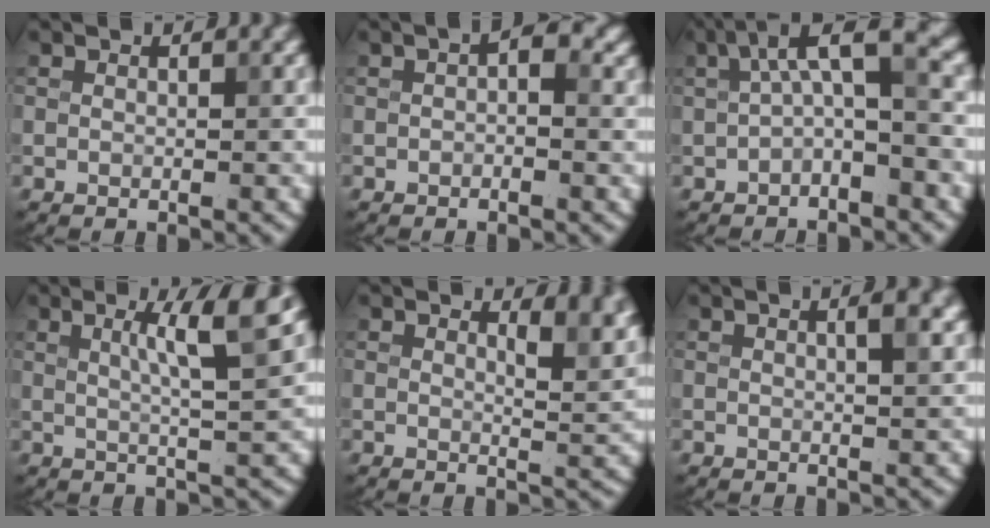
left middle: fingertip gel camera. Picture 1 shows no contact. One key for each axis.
{"total": 2.0, "fx": 0.2, "fy": 1.1, "fz": 1.7, "tx": -0.019, "ty": 0.006, "tz": -0.001}
{"total": 5.0, "fx": 0.3, "fy": 1.5, "fz": 4.8, "tx": -0.076, "ty": 0.021, "tz": -0.007}
{"total": 5.5, "fx": 2.0, "fy": 0.9, "fz": 5.1, "tx": -0.069, "ty": 0.002, "tz": 0.030}
{"total": 4.0, "fx": 2.4, "fy": 1.5, "fz": 2.9, "tx": -0.027, "ty": -0.005, "tz": 0.033}
{"total": 2.3, "fx": 0.8, "fy": 0.6, "fz": 2.0, "tx": -0.018, "ty": 0.006, "tz": 0.008}